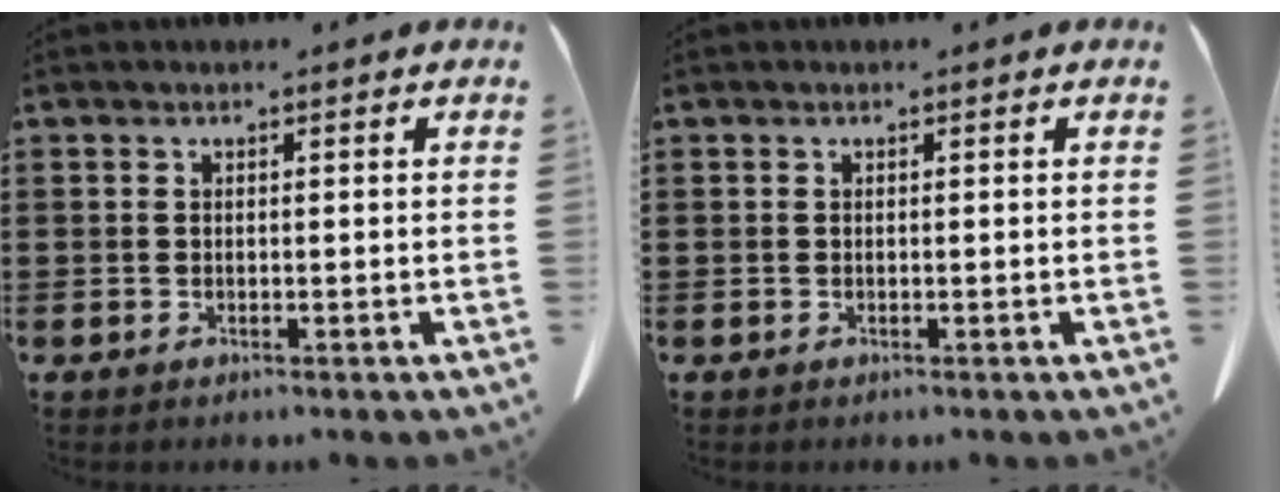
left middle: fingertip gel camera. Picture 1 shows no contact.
{"total": 0.0}